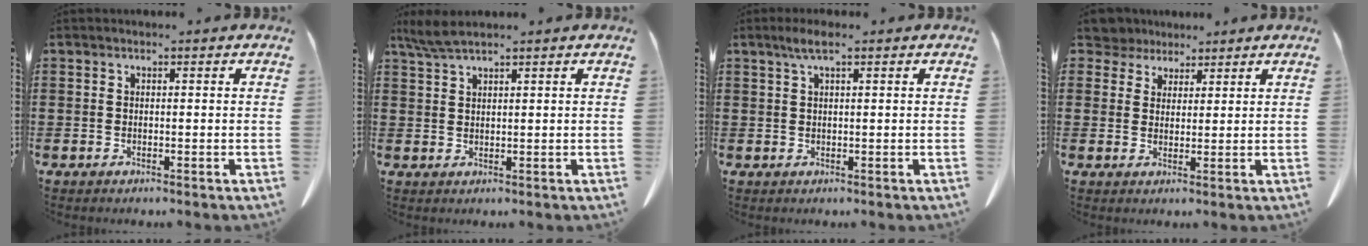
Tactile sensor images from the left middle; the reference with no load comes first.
{"total": 2.9, "force": [2.2, 0.2, 1.8], "torque": [-0.040, 0.001, 0.042]}
{"total": 2.4, "force": [1.2, 0.3, 2.1], "torque": [-0.042, 0.004, 0.020]}
{"total": 4.2, "force": [3.3, 2.4, 0.7], "torque": [-0.026, 0.000, 0.059]}